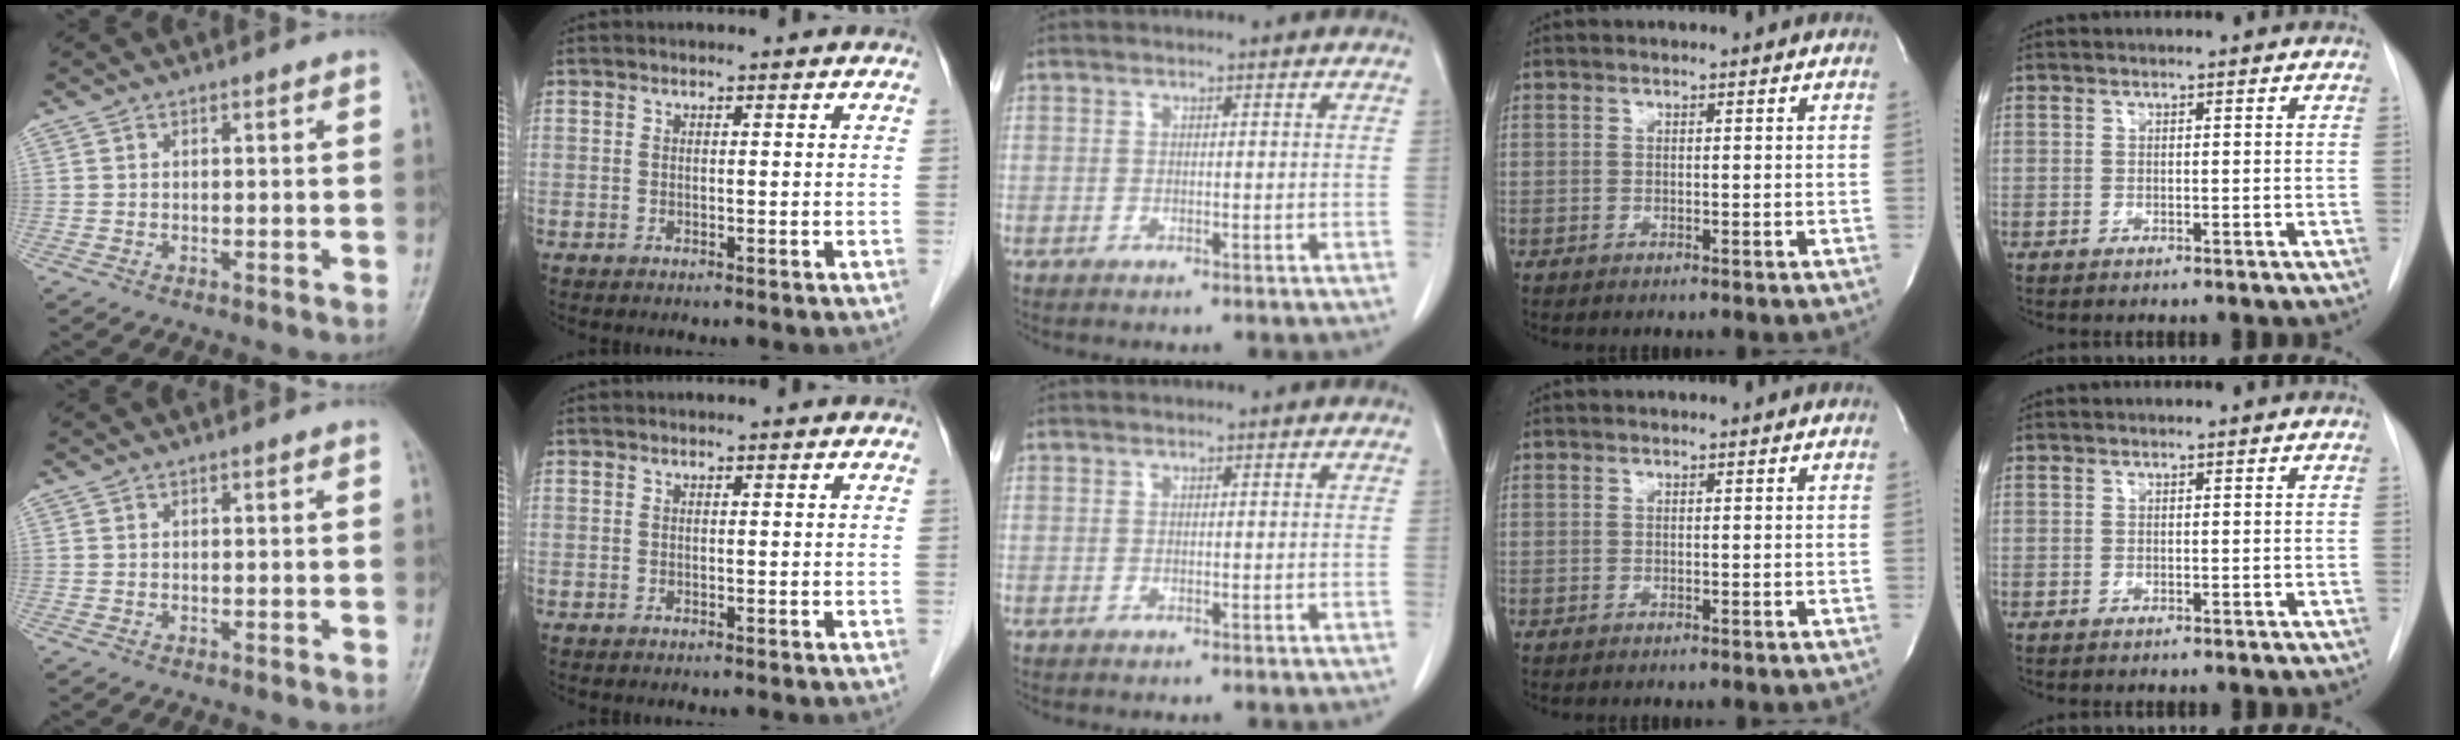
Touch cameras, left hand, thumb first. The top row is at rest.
{}